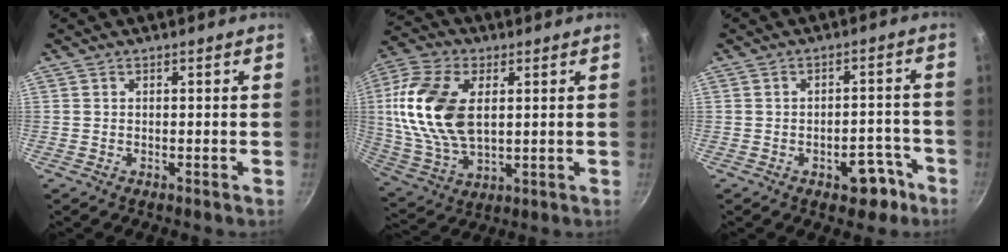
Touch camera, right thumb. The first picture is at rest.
{"total": 18.3, "force": [3.1, 10.8, 14.4], "torque": [-0.276, -0.004, 0.060]}
{"total": 6.7, "force": [-3.6, 3.9, 4.2], "torque": [-0.016, 0.038, -0.038]}